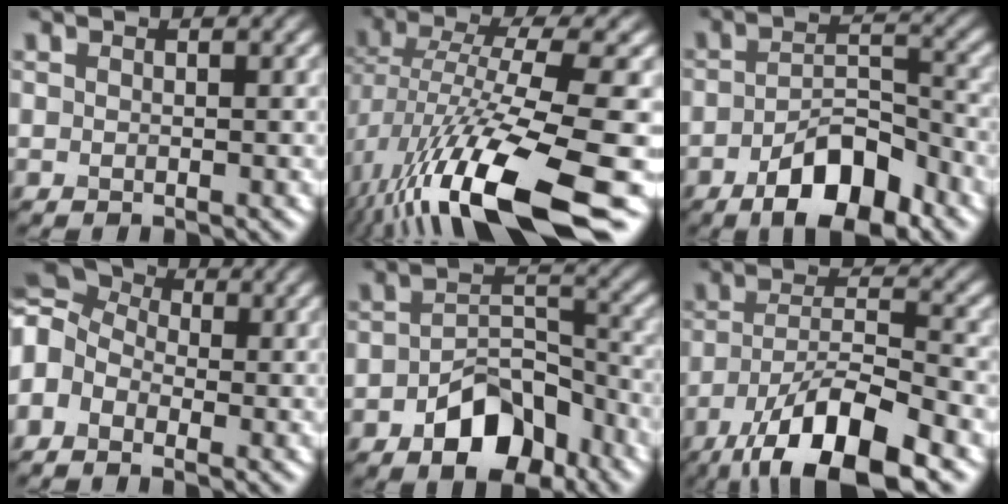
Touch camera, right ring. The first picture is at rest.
{"total": 14.8, "force": [-5.8, 4.0, 13.0], "torque": [-0.253, -0.013, -0.082]}
{"total": 7.4, "force": [-4.2, 3.1, 5.2], "torque": [-0.084, 0.002, -0.071]}
{"total": 7.8, "force": [-0.1, 6.0, 5.0], "torque": [-0.112, 0.031, -0.024]}
{"total": 6.7, "force": [-3.8, 3.8, 4.1], "torque": [-0.059, -0.002, -0.065]}
{"total": 11.2, "force": [-6.9, 3.4, 8.1], "torque": [-0.145, -0.001, -0.126]}